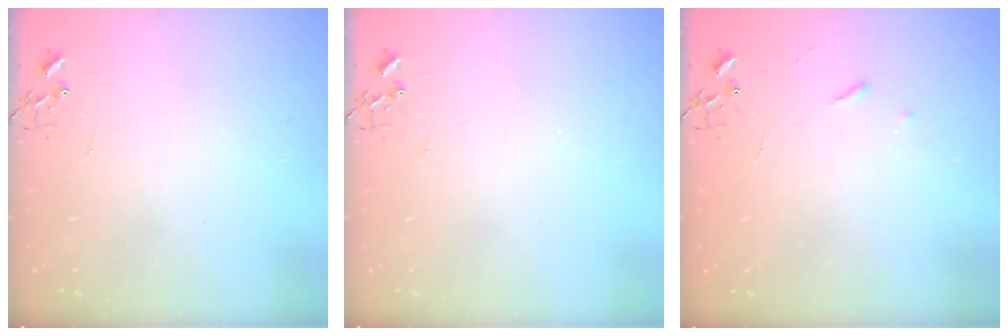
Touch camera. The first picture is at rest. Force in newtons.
{"total": 0.0}
{"total": 2.9, "press": 2.8, "slide": 0.5}